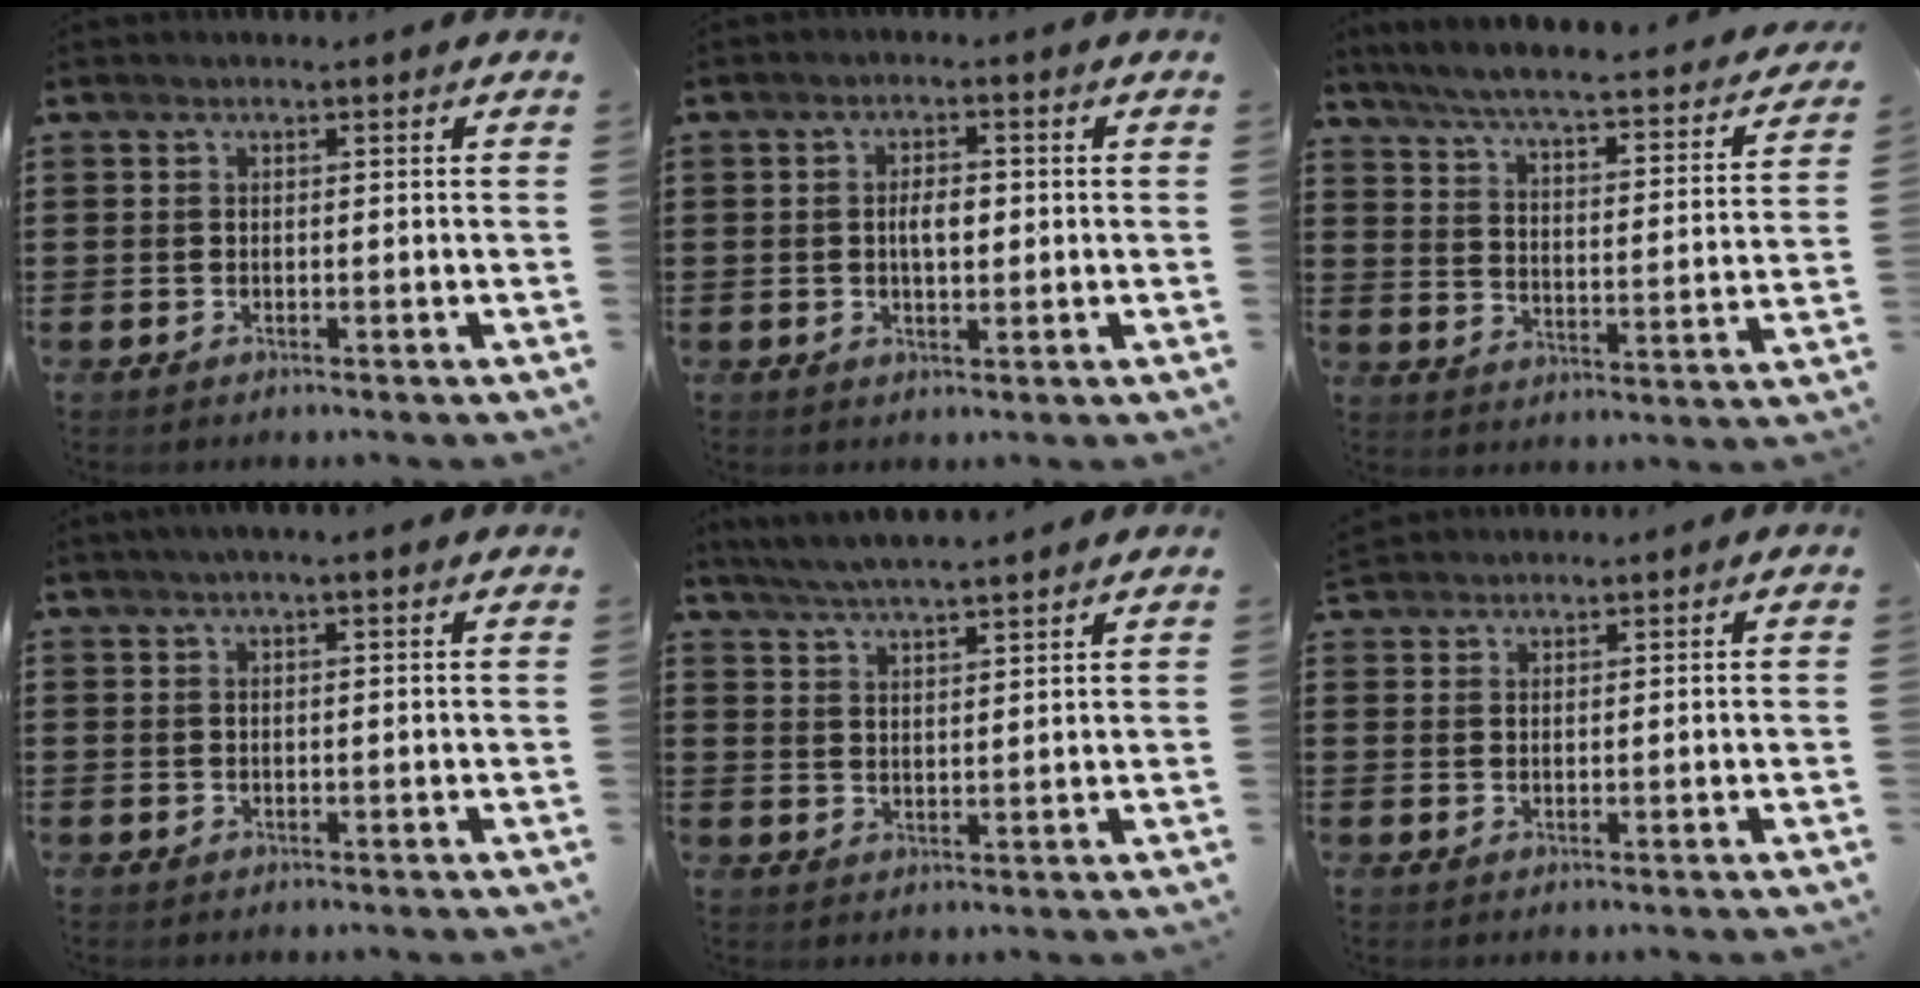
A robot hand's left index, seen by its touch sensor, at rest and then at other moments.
{"total": 3.4, "force": [0.1, 1.5, 3.1], "torque": [-0.052, 0.001, -0.002]}
{"total": 4.9, "force": [4.5, -0.3, 2.0], "torque": [-0.064, -0.042, 0.068]}
{"total": 1.6, "force": [1.1, 0.1, 1.1], "torque": [-0.023, 0.001, 0.021]}
{"total": 4.2, "force": [4.1, 0.0, 1.2], "torque": [-0.037, -0.015, 0.072]}
{"total": 1.9, "force": [1.8, 0.6, 0.0], "torque": [-0.005, 0.003, 0.038]}